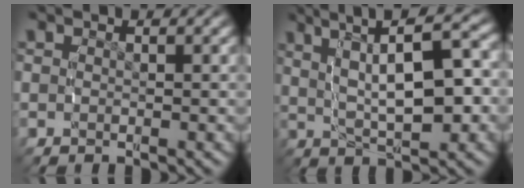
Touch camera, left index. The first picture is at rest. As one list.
[{"total": 8.6, "force": [2.1, 3.2, 7.7], "torque": [-0.116, 0.015, 0.037]}]